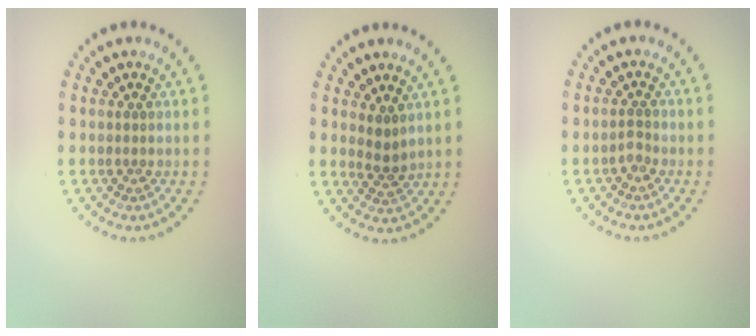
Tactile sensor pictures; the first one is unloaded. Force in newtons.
{"total": 1.6, "press": 1.3, "slide": 0.9}
{"total": 1.0, "press": 0.7, "slide": 0.6}